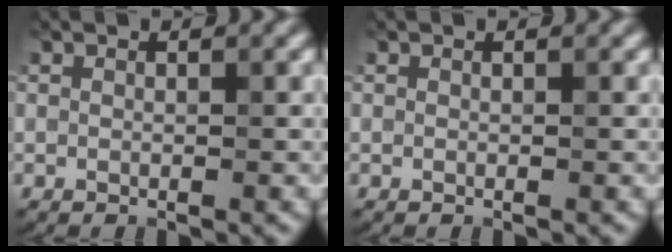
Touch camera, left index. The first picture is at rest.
{"total": 0.0}